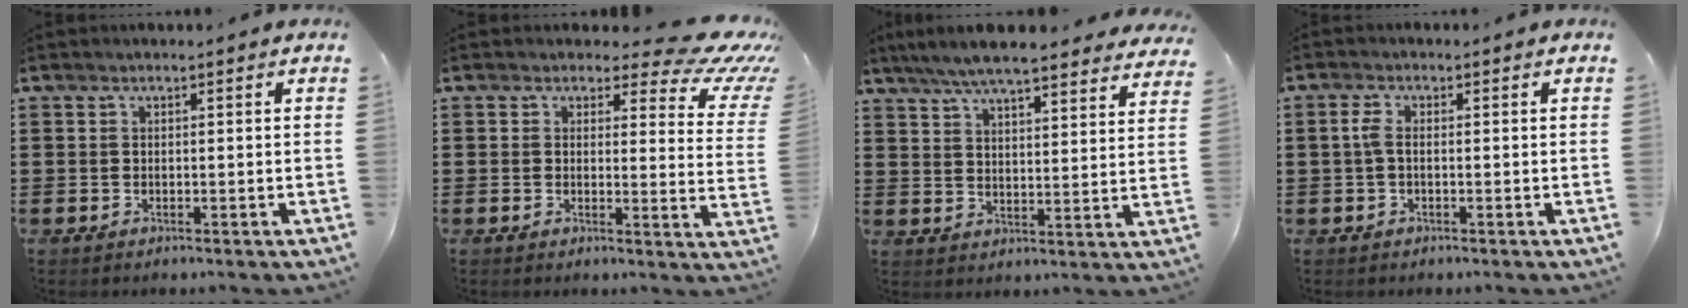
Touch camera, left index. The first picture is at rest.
{"total": 5.9, "force": [4.4, 1.7, 3.5], "torque": [-0.055, -0.027, 0.073]}
{"total": 6.8, "force": [6.2, 0.3, 2.7], "torque": [-0.076, -0.024, 0.110]}
{"total": 2.4, "force": [-0.1, 0.9, 2.2], "torque": [-0.058, -0.004, -0.006]}